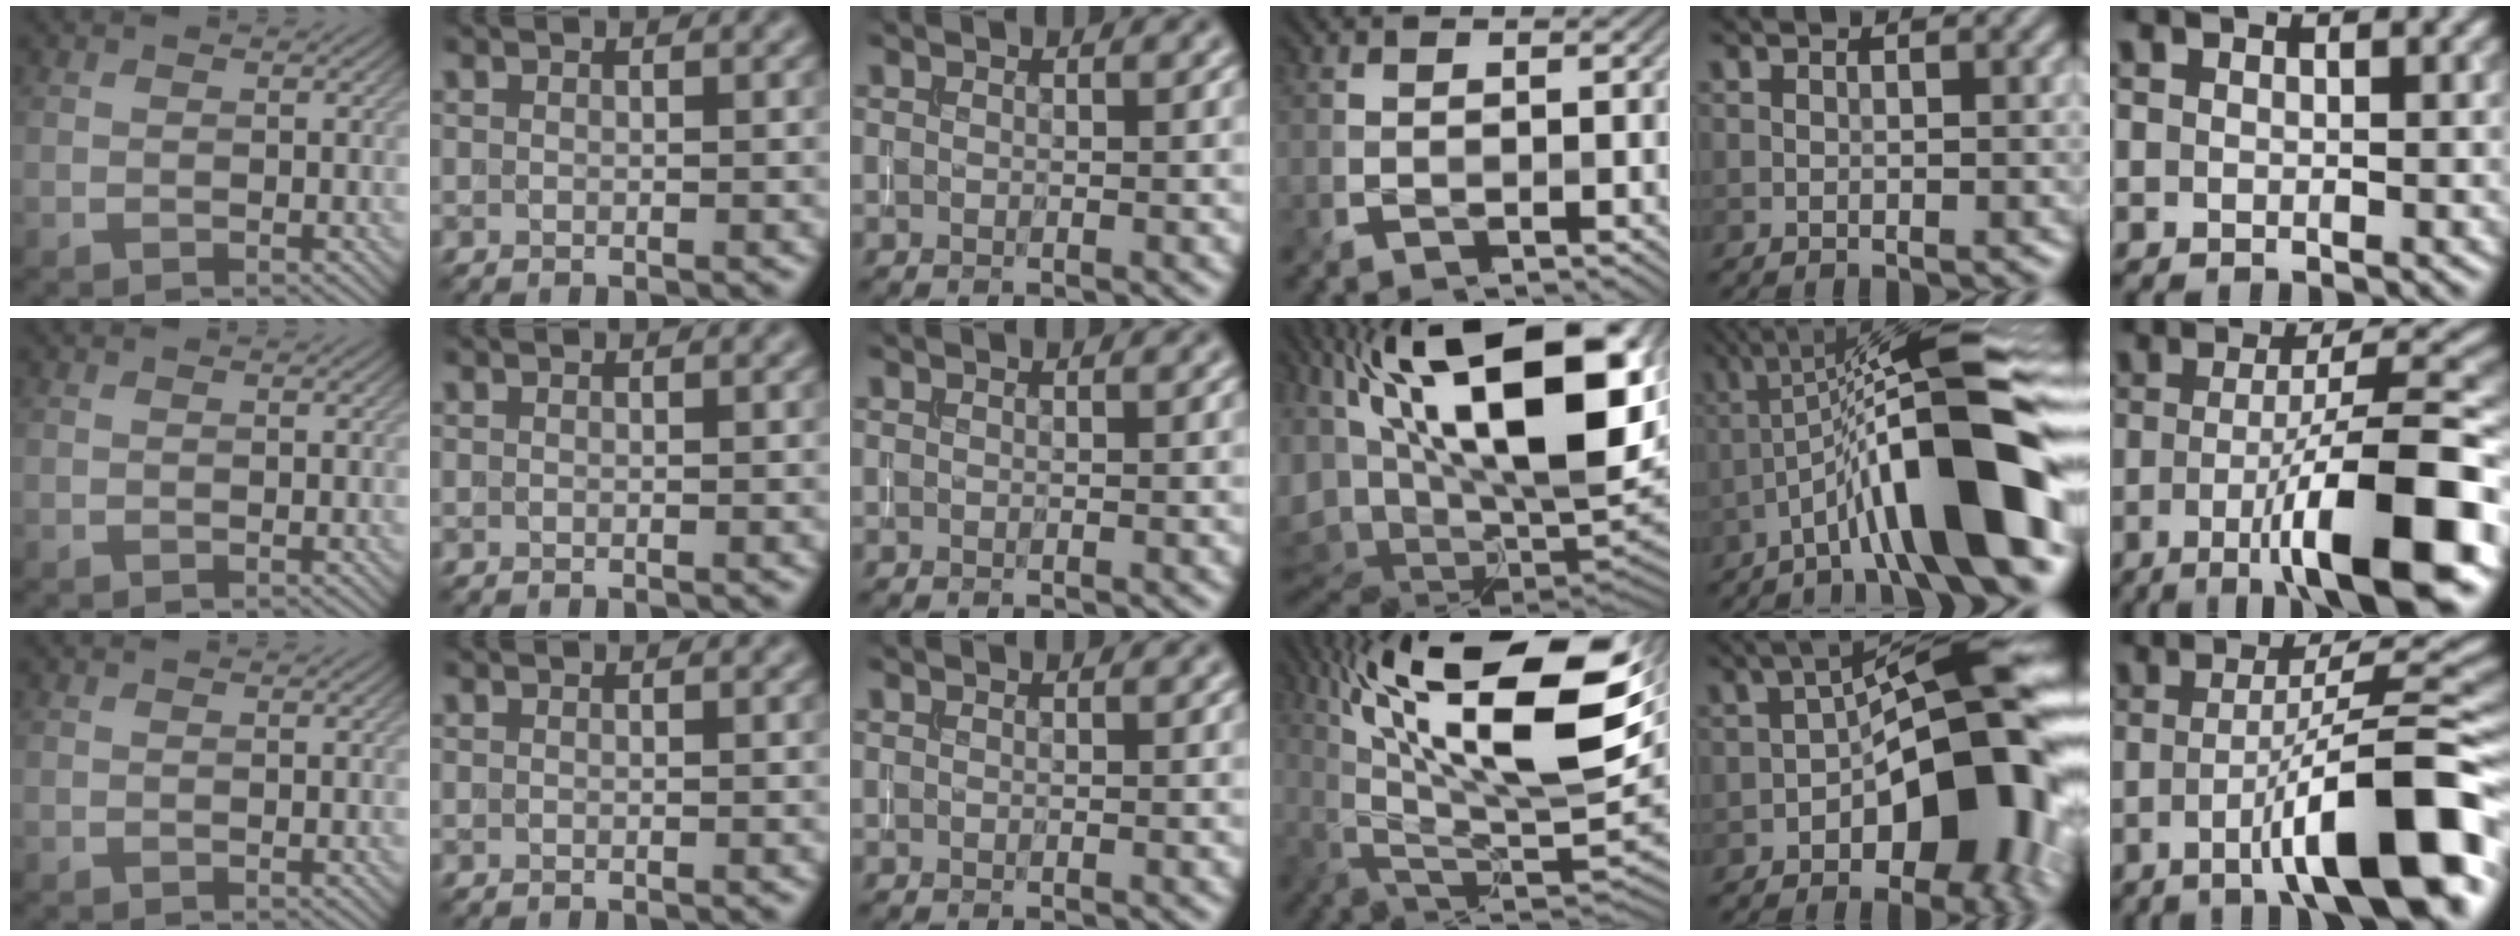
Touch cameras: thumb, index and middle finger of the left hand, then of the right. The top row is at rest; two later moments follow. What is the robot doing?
{"motion": "assemble", "object": "toy tower of hanoi"}